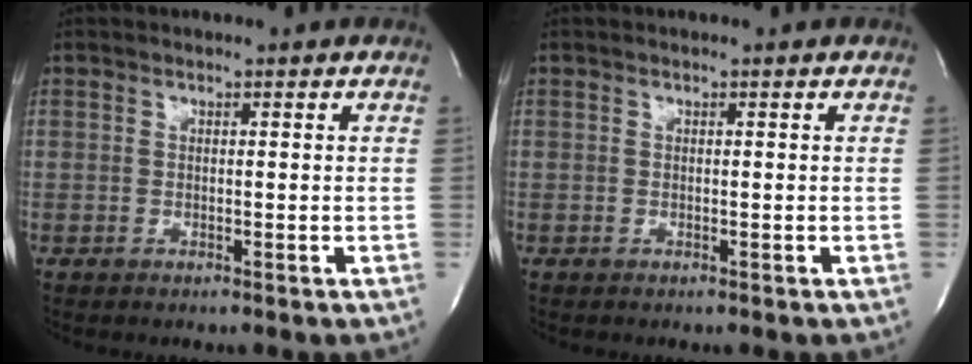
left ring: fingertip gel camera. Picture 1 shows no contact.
{"total": 0.0}